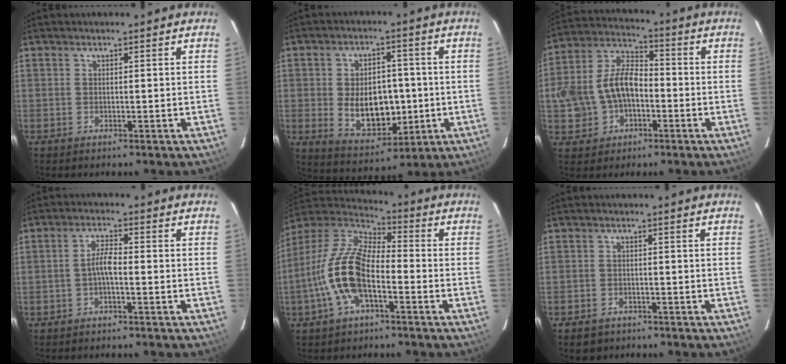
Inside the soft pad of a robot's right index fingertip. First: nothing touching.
{"total": 11.9, "force": [-1.1, 7.7, 9.0], "torque": [-0.171, 0.000, 0.007]}
{"total": 13.9, "force": [-3.2, 9.9, 9.2], "torque": [-0.213, 0.025, -0.050]}
{"total": 3.0, "force": [-1.2, 0.6, 2.7], "torque": [-0.057, 0.009, -0.024]}
{"total": 15.4, "force": [-4.9, 6.7, 13.0], "torque": [-0.265, 0.003, -0.101]}
{"total": 3.5, "force": [-2.4, 2.5, 0.7], "torque": [-0.026, -0.001, -0.033]}